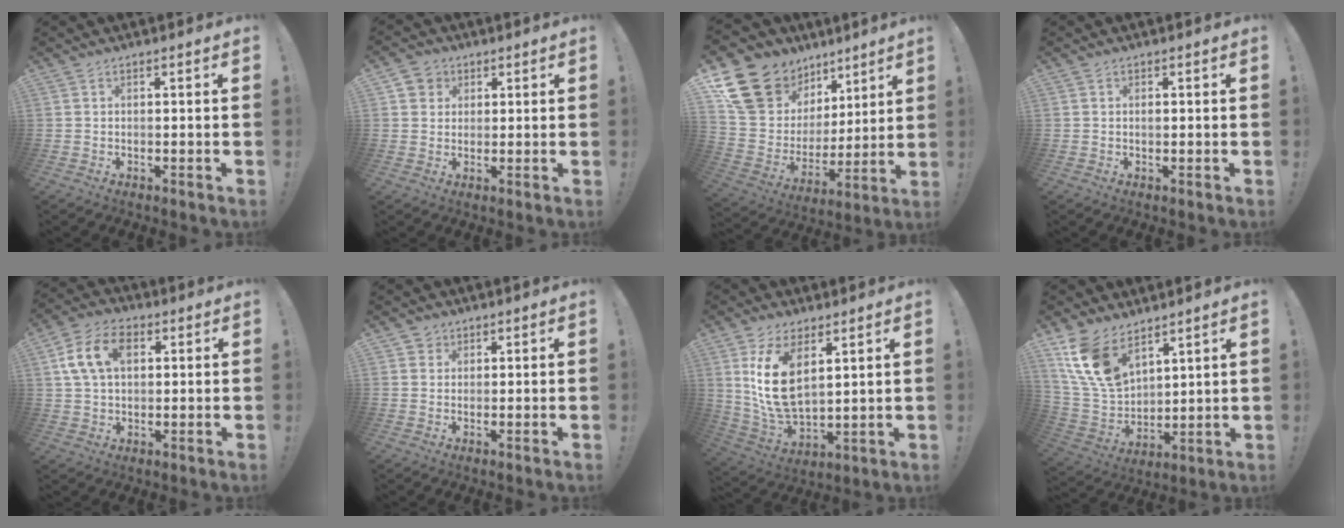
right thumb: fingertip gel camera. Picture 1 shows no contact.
{"total": 4.7, "force": [1.7, 4.3, 1.1], "torque": [-0.019, -0.001, 0.033]}
{"total": 20.1, "force": [13.9, 12.6, 7.2], "torque": [-0.127, -0.092, 0.288]}
{"total": 0.5, "force": [-0.2, 0.3, 0.4], "torque": [-0.003, 0.000, -0.004]}
{"total": 12.5, "force": [3.6, 8.5, 8.4], "torque": [-0.155, 0.010, 0.068]}
{"total": 2.4, "force": [1.4, 2.0, 0.2], "torque": [0.004, -0.006, 0.022]}
{"total": 14.0, "force": [5.5, 7.8, 10.3], "torque": [-0.212, -0.029, 0.102]}
{"total": 15.3, "force": [9.5, 8.8, 8.1], "torque": [-0.169, -0.055, 0.188]}